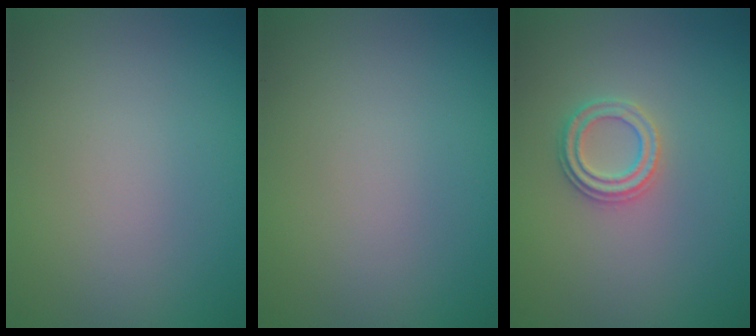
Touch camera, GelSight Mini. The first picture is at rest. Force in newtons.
{"total": 0.0}
{"total": 2.2, "press": 2.1, "slide": 0.6}